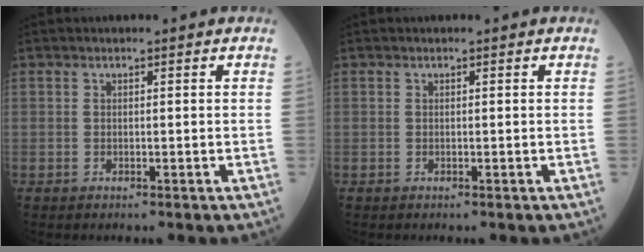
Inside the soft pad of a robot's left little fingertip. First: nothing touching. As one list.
[{"total": 0.0}]